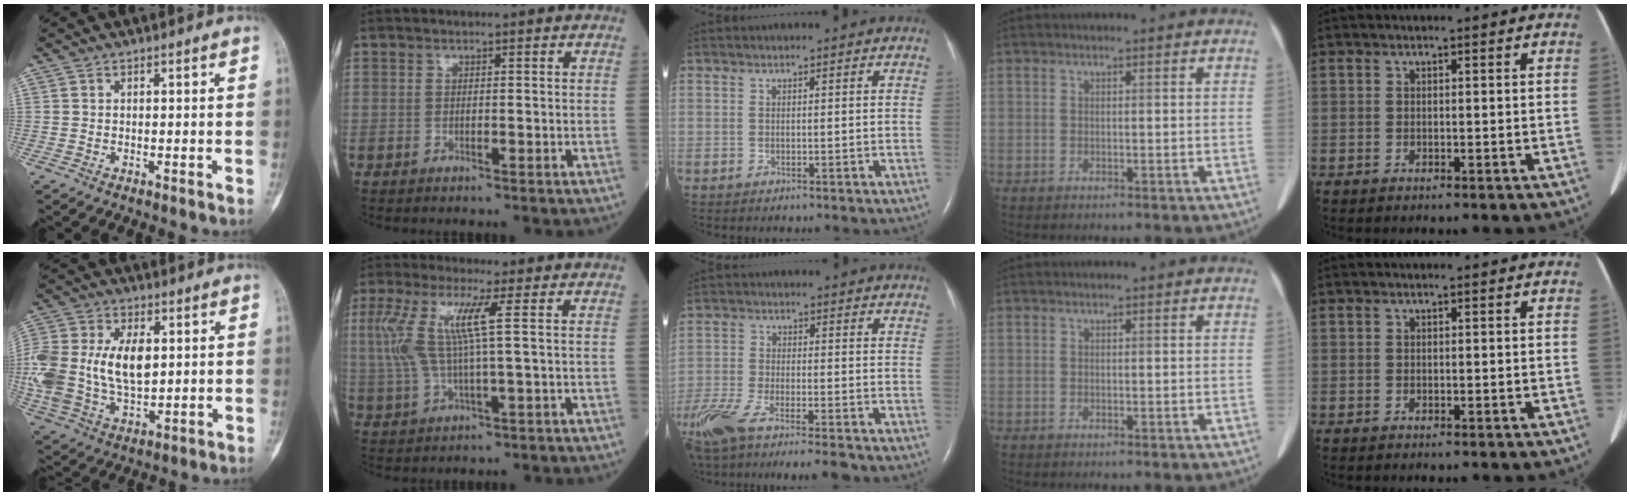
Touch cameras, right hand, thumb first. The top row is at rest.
{"thumb": {"total": 20.5, "force": [1.8, 12.7, 16.0], "torque": [-0.363, -0.005, 0.041]}, "index": {"total": 9.1, "force": [2.0, 0.7, 8.8], "torque": [-0.211, 0.014, 0.039]}, "middle": {"total": 14.8, "force": [-11.8, 2.1, 8.6], "torque": [-0.184, -0.033, -0.201]}}